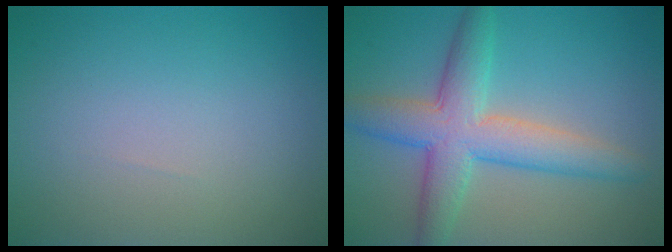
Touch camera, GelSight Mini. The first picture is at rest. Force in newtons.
{"total": 6.5, "press": 6.5, "slide": 0.1}